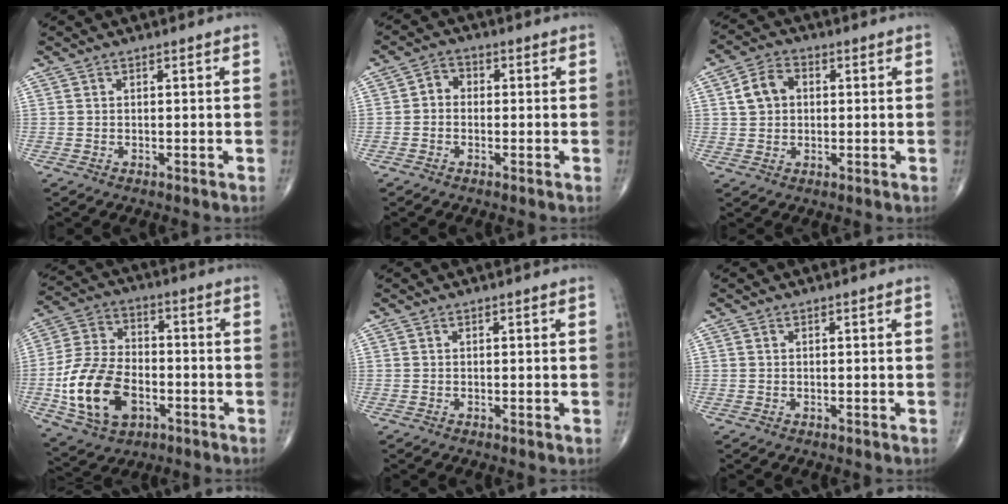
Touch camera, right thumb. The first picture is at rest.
{"total": 3.2, "force": [-0.4, 2.7, 1.6], "torque": [-0.010, 0.014, -0.020]}
{"total": 6.2, "force": [1.1, 4.8, 3.8], "torque": [-0.062, 0.012, 0.015]}
{"total": 16.4, "force": [-4.7, 10.7, 11.6], "torque": [-0.206, 0.021, -0.083]}
{"total": 0.0}
{"total": 0.0}